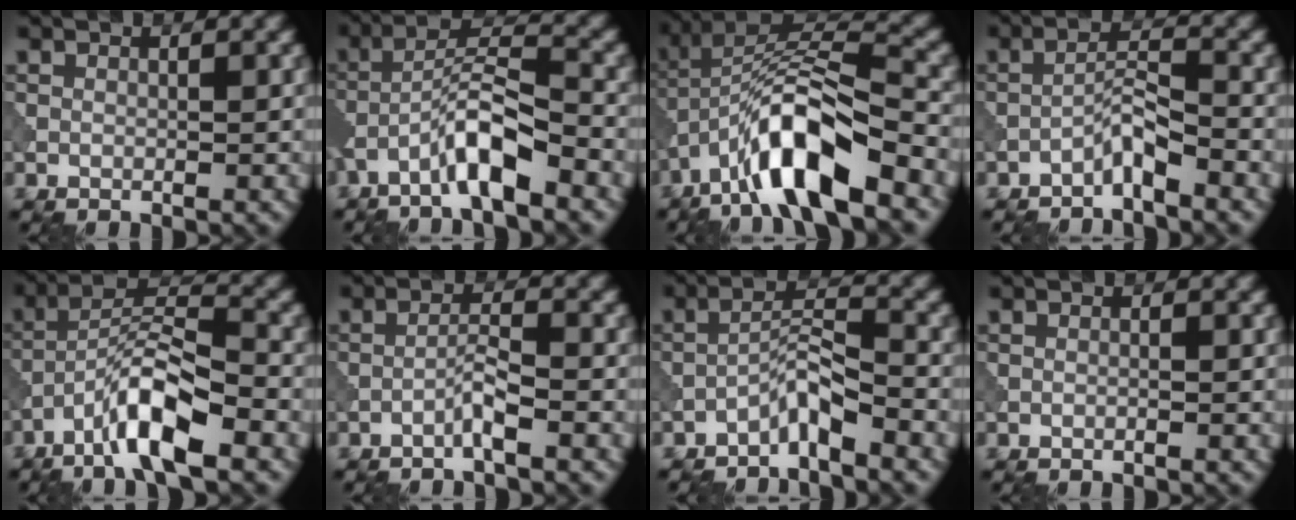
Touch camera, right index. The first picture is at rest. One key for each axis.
{"total": 5.9, "fx": -3.6, "fy": 1.1, "fz": 4.5, "tx": -0.084, "ty": 0.015, "tz": -0.073}
{"total": 10.5, "fx": -5.5, "fy": 3.1, "fz": 8.4, "tx": -0.152, "ty": 0.018, "tz": -0.105}
{"total": 2.5, "fx": -1.9, "fy": 0.2, "fz": 1.5, "tx": -0.030, "ty": 0.015, "tz": -0.040}
{"total": 7.1, "fx": -4.1, "fy": 1.6, "fz": 5.6, "tx": -0.102, "ty": 0.014, "tz": -0.080}
{"total": 1.9, "fx": -1.2, "fy": -0.1, "fz": 1.4, "tx": -0.028, "ty": 0.012, "tz": -0.027}
{"total": 3.1, "fx": -2.4, "fy": 0.4, "fz": 2.0, "tx": -0.036, "ty": 0.018, "tz": -0.048}
{"total": 0.0}